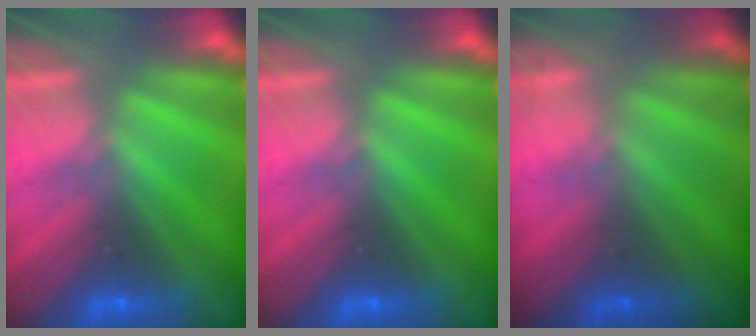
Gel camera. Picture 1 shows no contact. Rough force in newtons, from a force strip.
{"total": 0.0}
{"total": 1.9}